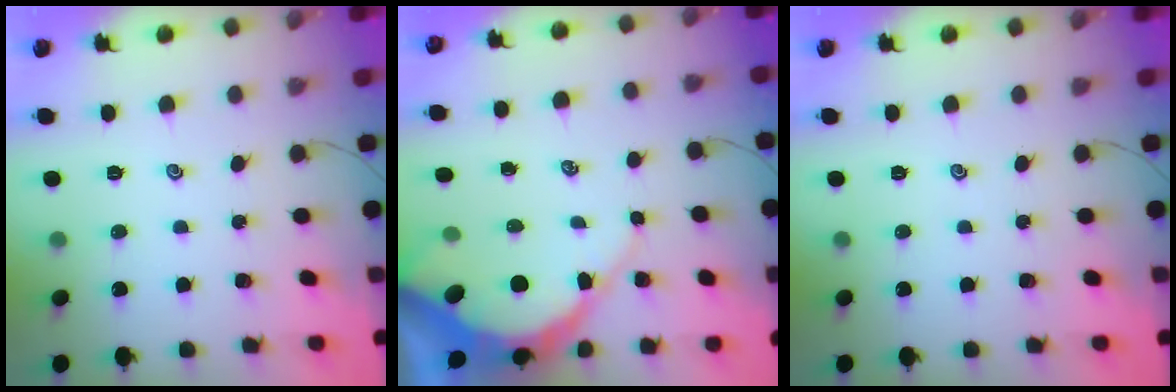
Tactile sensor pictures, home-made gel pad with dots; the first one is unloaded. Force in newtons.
{"total": 9.9, "press": 9.9, "slide": 0.9}
{"total": 0.0}